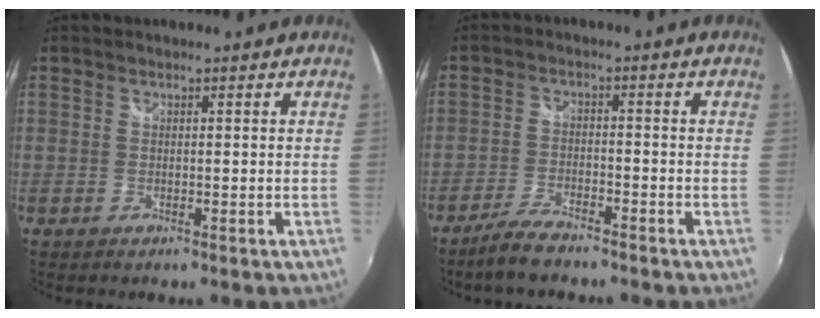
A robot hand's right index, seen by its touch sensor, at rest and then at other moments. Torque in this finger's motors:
{"motor_torque": [-0.11, -0.23, 0.05, 0.04]}